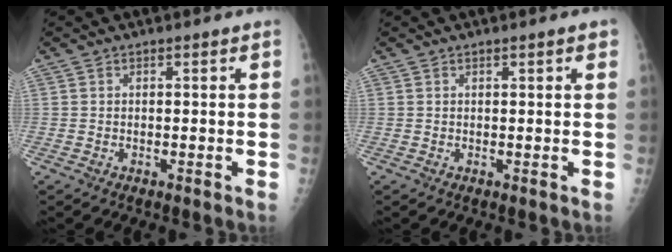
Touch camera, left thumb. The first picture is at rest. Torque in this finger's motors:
{"motor_torque": [-0.13, 0.02, -0.10, -0.06, 0.04]}